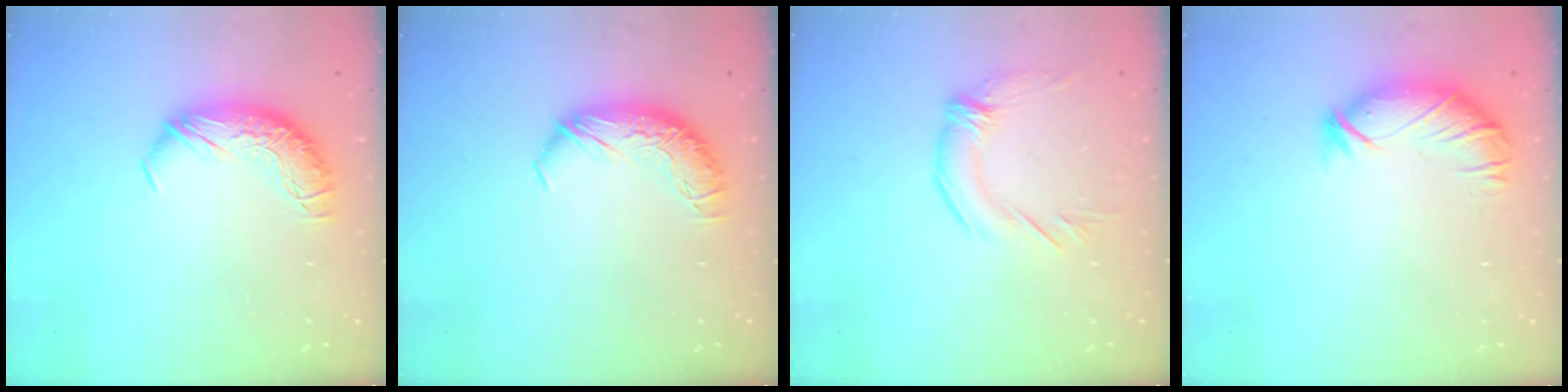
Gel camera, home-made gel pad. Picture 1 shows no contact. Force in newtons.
{"total": 0.0}
{"total": 1.9, "press": 0.8, "slide": 1.7}
{"total": 2.8, "press": 2.6, "slide": 0.9}